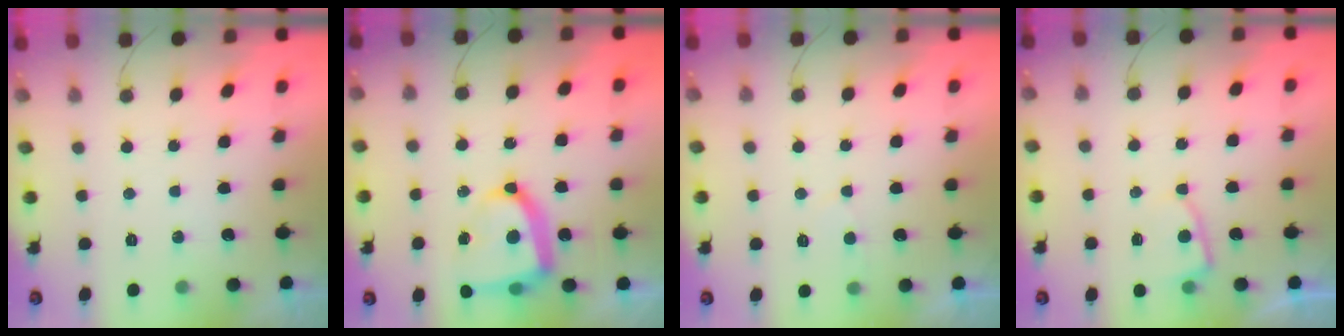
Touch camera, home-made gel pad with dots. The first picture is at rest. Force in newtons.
{"total": 16.8, "press": 16.7, "slide": 1.4}
{"total": 2.3, "press": 2.3, "slide": 0.3}
{"total": 4.5, "press": 4.5, "slide": 0.5}